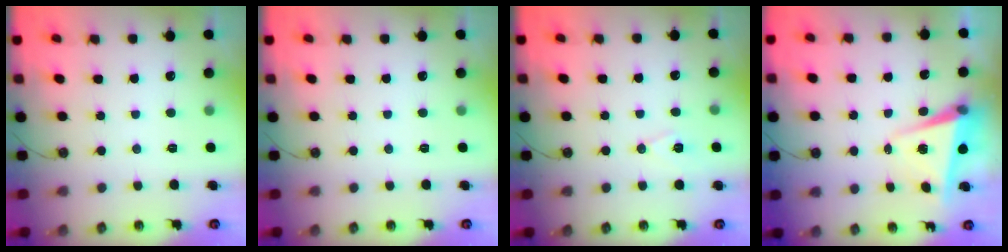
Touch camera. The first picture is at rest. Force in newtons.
{"total": 0.0}
{"total": 7.2, "press": 6.1, "slide": 3.9}
{"total": 5.6, "press": 5.3, "slide": 1.8}